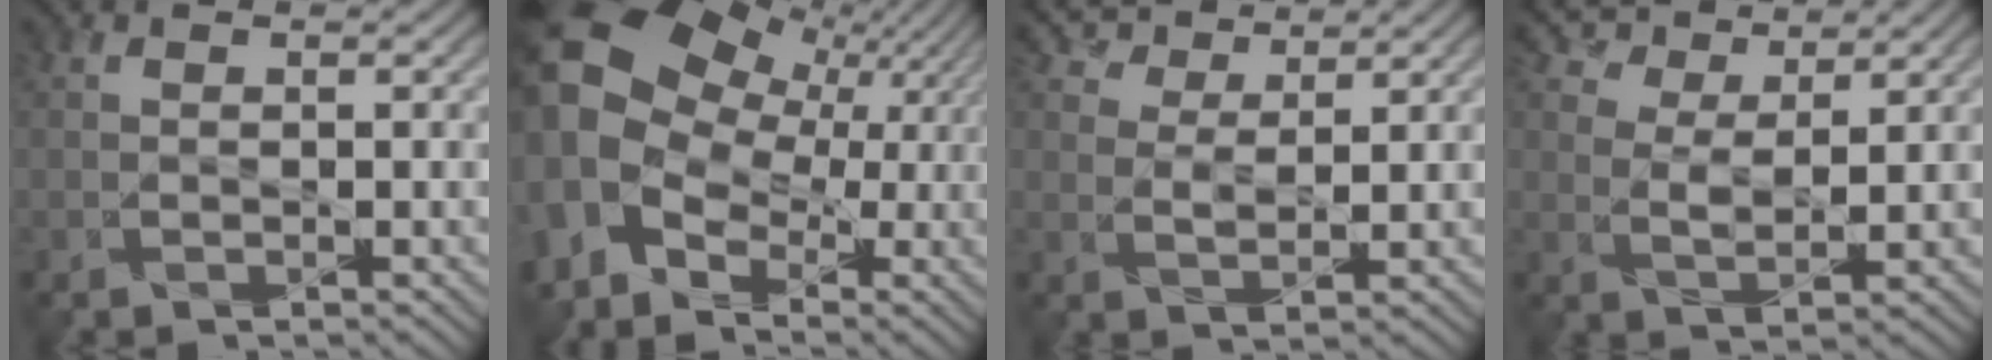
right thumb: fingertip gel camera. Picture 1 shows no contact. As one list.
[{"total": 15.3, "force": [1.2, 11.3, 10.2], "torque": [-0.240, -0.013, 0.039]}, {"total": 6.3, "force": [5.3, 1.6, 2.9], "torque": [-0.071, 0.014, 0.100]}, {"total": 7.6, "force": [6.4, 2.0, 3.7], "torque": [-0.087, 0.011, 0.117]}]